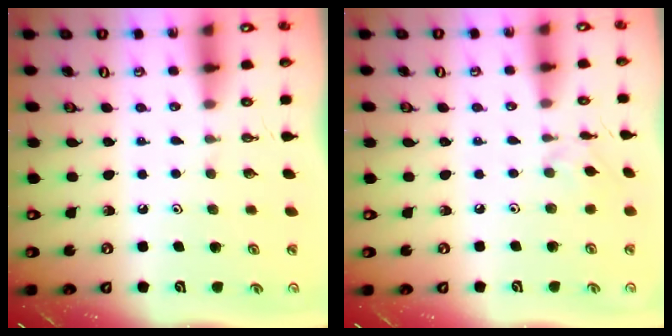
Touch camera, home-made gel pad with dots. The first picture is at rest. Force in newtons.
{"total": 2.8, "press": 2.7, "slide": 0.6}